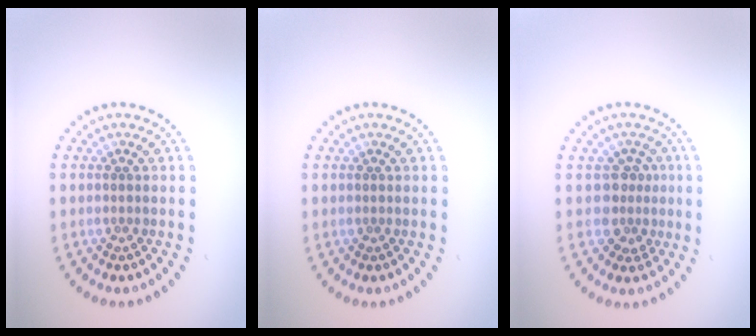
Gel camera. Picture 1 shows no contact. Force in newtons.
{"total": 0.0}
{"total": 2.4, "press": 1.9, "slide": 1.6}